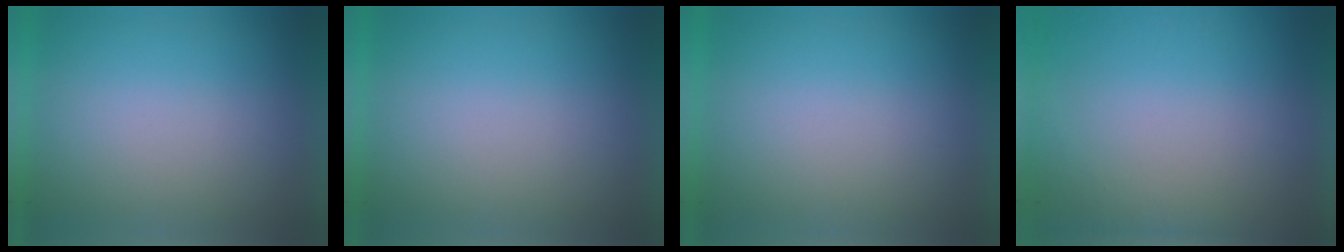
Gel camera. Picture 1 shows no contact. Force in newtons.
{"total": 0.0}
{"total": 0.0}
{"total": 2.8}